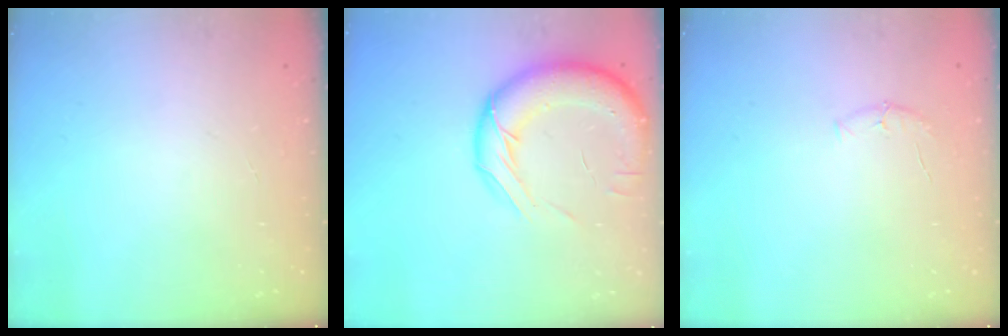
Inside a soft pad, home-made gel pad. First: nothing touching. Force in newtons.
{"total": 18.0, "press": 17.6, "slide": 3.7}
{"total": 4.8, "press": 4.6, "slide": 1.2}